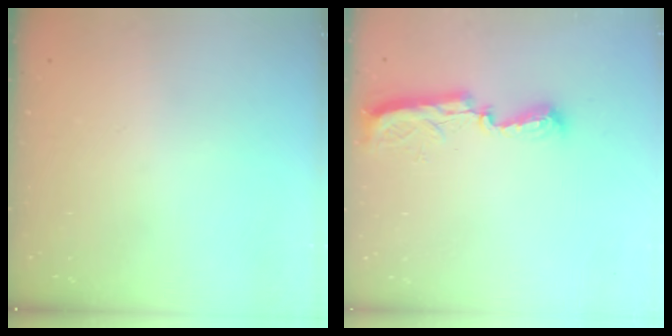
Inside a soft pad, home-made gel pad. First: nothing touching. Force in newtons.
{"total": 8.3, "press": 8.3, "slide": 0.9}